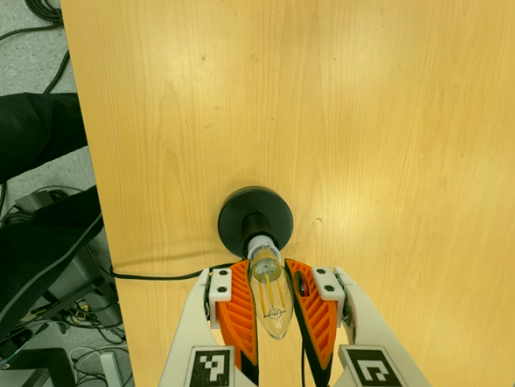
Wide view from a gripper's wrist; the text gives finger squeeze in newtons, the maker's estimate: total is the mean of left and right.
{"total": 20.0, "left": 19.4, "right": 20.6}